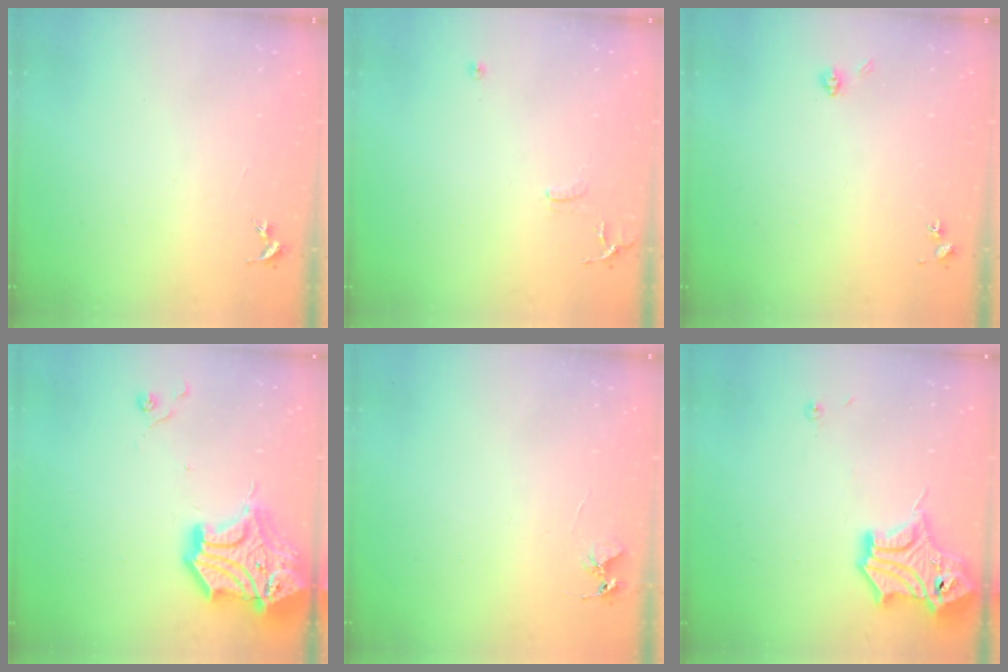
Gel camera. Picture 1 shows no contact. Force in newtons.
{"total": 7.2, "press": 7.2, "slide": 0.8}
{"total": 4.6, "press": 4.4, "slide": 1.2}
{"total": 21.9, "press": 21.7, "slide": 2.9}
{"total": 4.9, "press": 4.9, "slide": 0.3}
{"total": 15.5, "press": 15.4, "slide": 1.8}